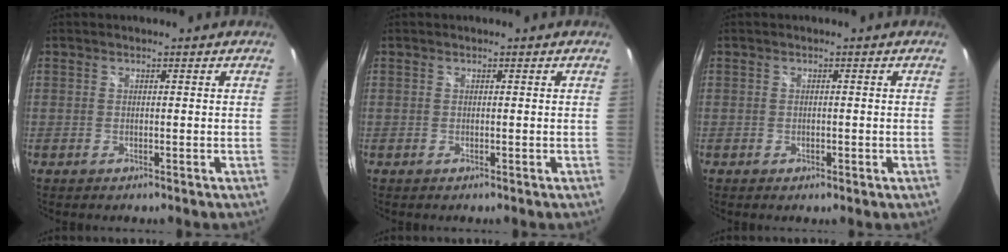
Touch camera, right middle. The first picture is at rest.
{"total": 0.0}
{"total": 0.9, "force": [-0.3, 0.6, 0.6], "torque": [-0.006, -0.001, -0.006]}